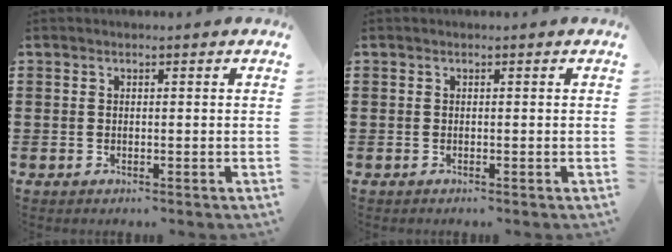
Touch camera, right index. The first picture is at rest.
{"total": 0.0}